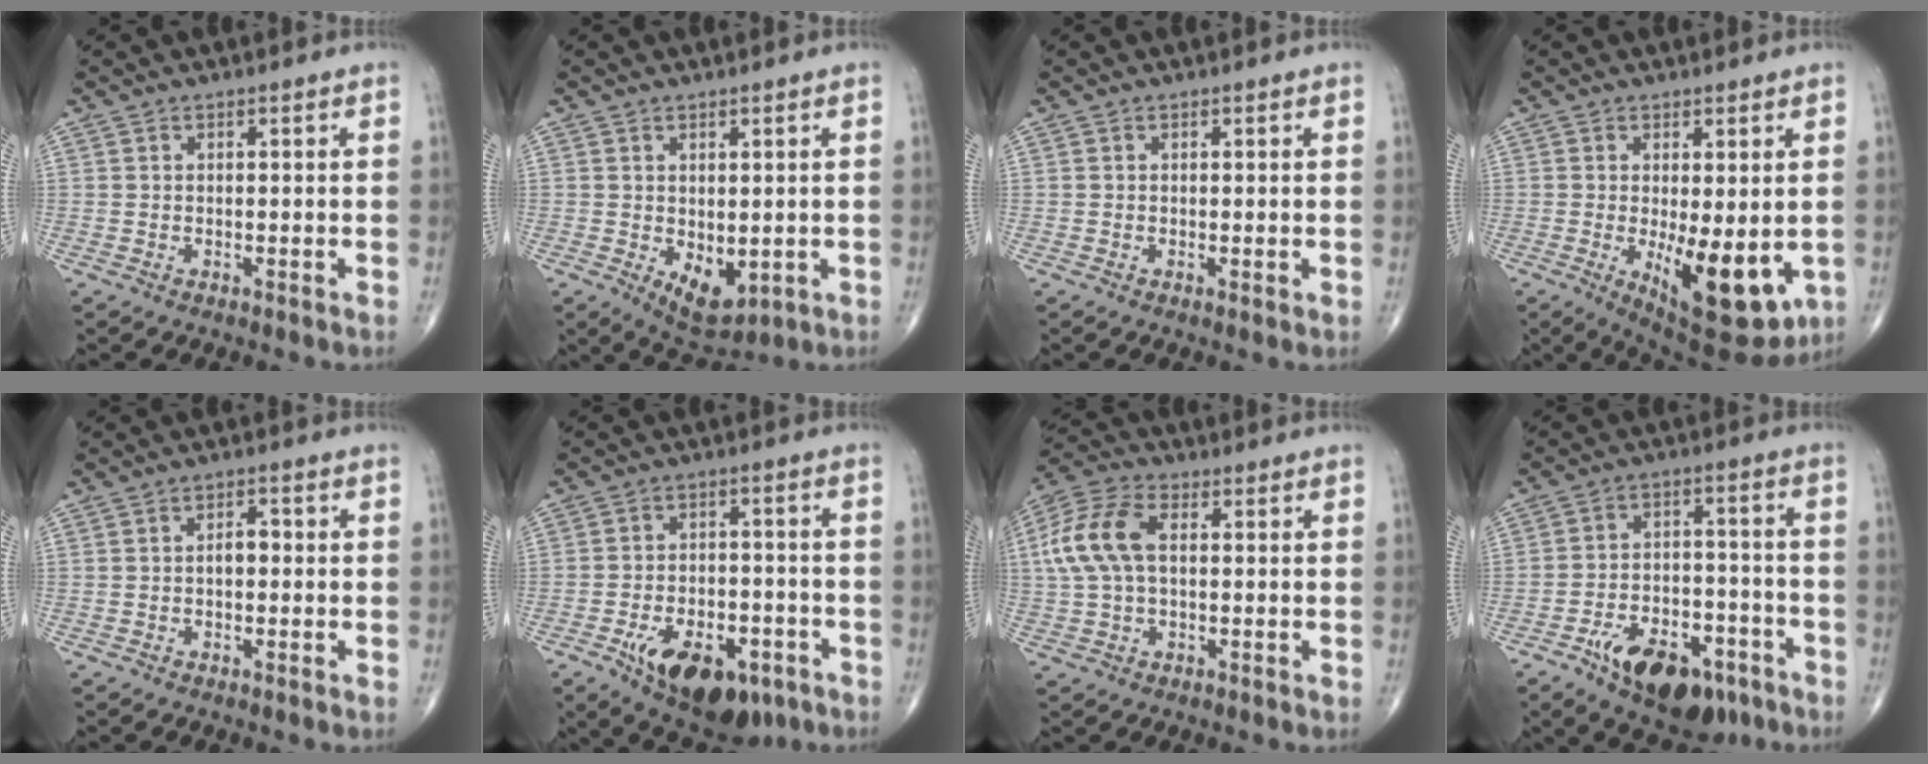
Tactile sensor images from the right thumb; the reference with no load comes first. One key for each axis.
{"total": 6.7, "fx": -1.1, "fy": 3.7, "fz": 5.4, "tx": -0.065, "ty": -0.010, "tz": 0.001}
{"total": 0.6, "fx": 0.0, "fy": 0.1, "fz": 0.6, "tx": -0.013, "ty": -0.003, "tz": -0.001}
{"total": 13.2, "fx": -2.6, "fy": 5.2, "fz": 11.9, "tx": -0.156, "ty": -0.028, "tz": -0.020}
{"total": 2.7, "fx": -0.2, "fy": 1.6, "fz": 2.2, "tx": -0.025, "ty": 0.010, "tz": -0.007}
{"total": 15.9, "fx": -8.0, "fy": 8.5, "fz": 10.8, "tx": -0.140, "ty": 0.029, "tz": -0.110}
{"total": 11.6, "fx": 1.4, "fy": 6.8, "fz": 9.3, "tx": -0.208, "ty": 0.028, "tz": 0.022}
{"total": 16.4, "fx": -9.3, "fy": 8.6, "fz": 10.4, "tx": -0.134, "ty": 0.057, "tz": -0.136}